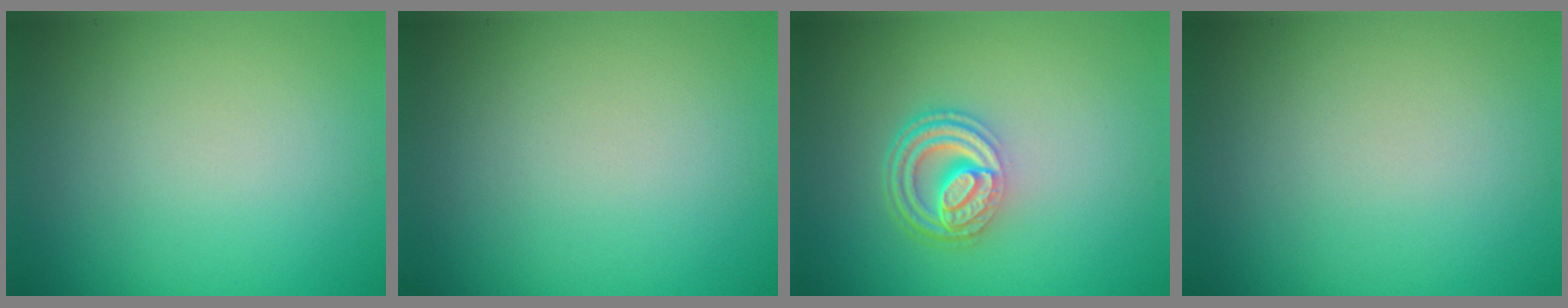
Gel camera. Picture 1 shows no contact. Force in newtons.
{"total": 0.0}
{"total": 4.5, "press": 3.2, "slide": 3.1}
{"total": 0.0}